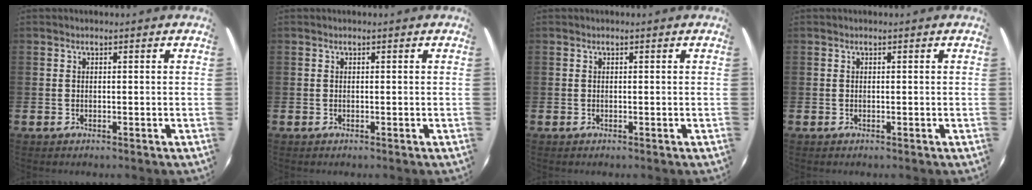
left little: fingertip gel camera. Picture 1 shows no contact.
{"total": 0.0}
{"total": 0.0}
{"total": 0.0}